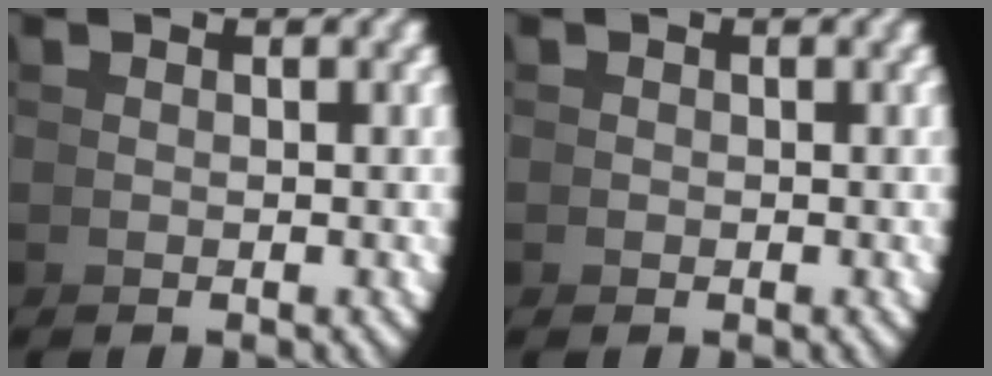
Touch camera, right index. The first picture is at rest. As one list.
[{"total": 0.6, "force": [0.2, 0.6, 0.0], "torque": [0.003, -0.004, 0.005]}]